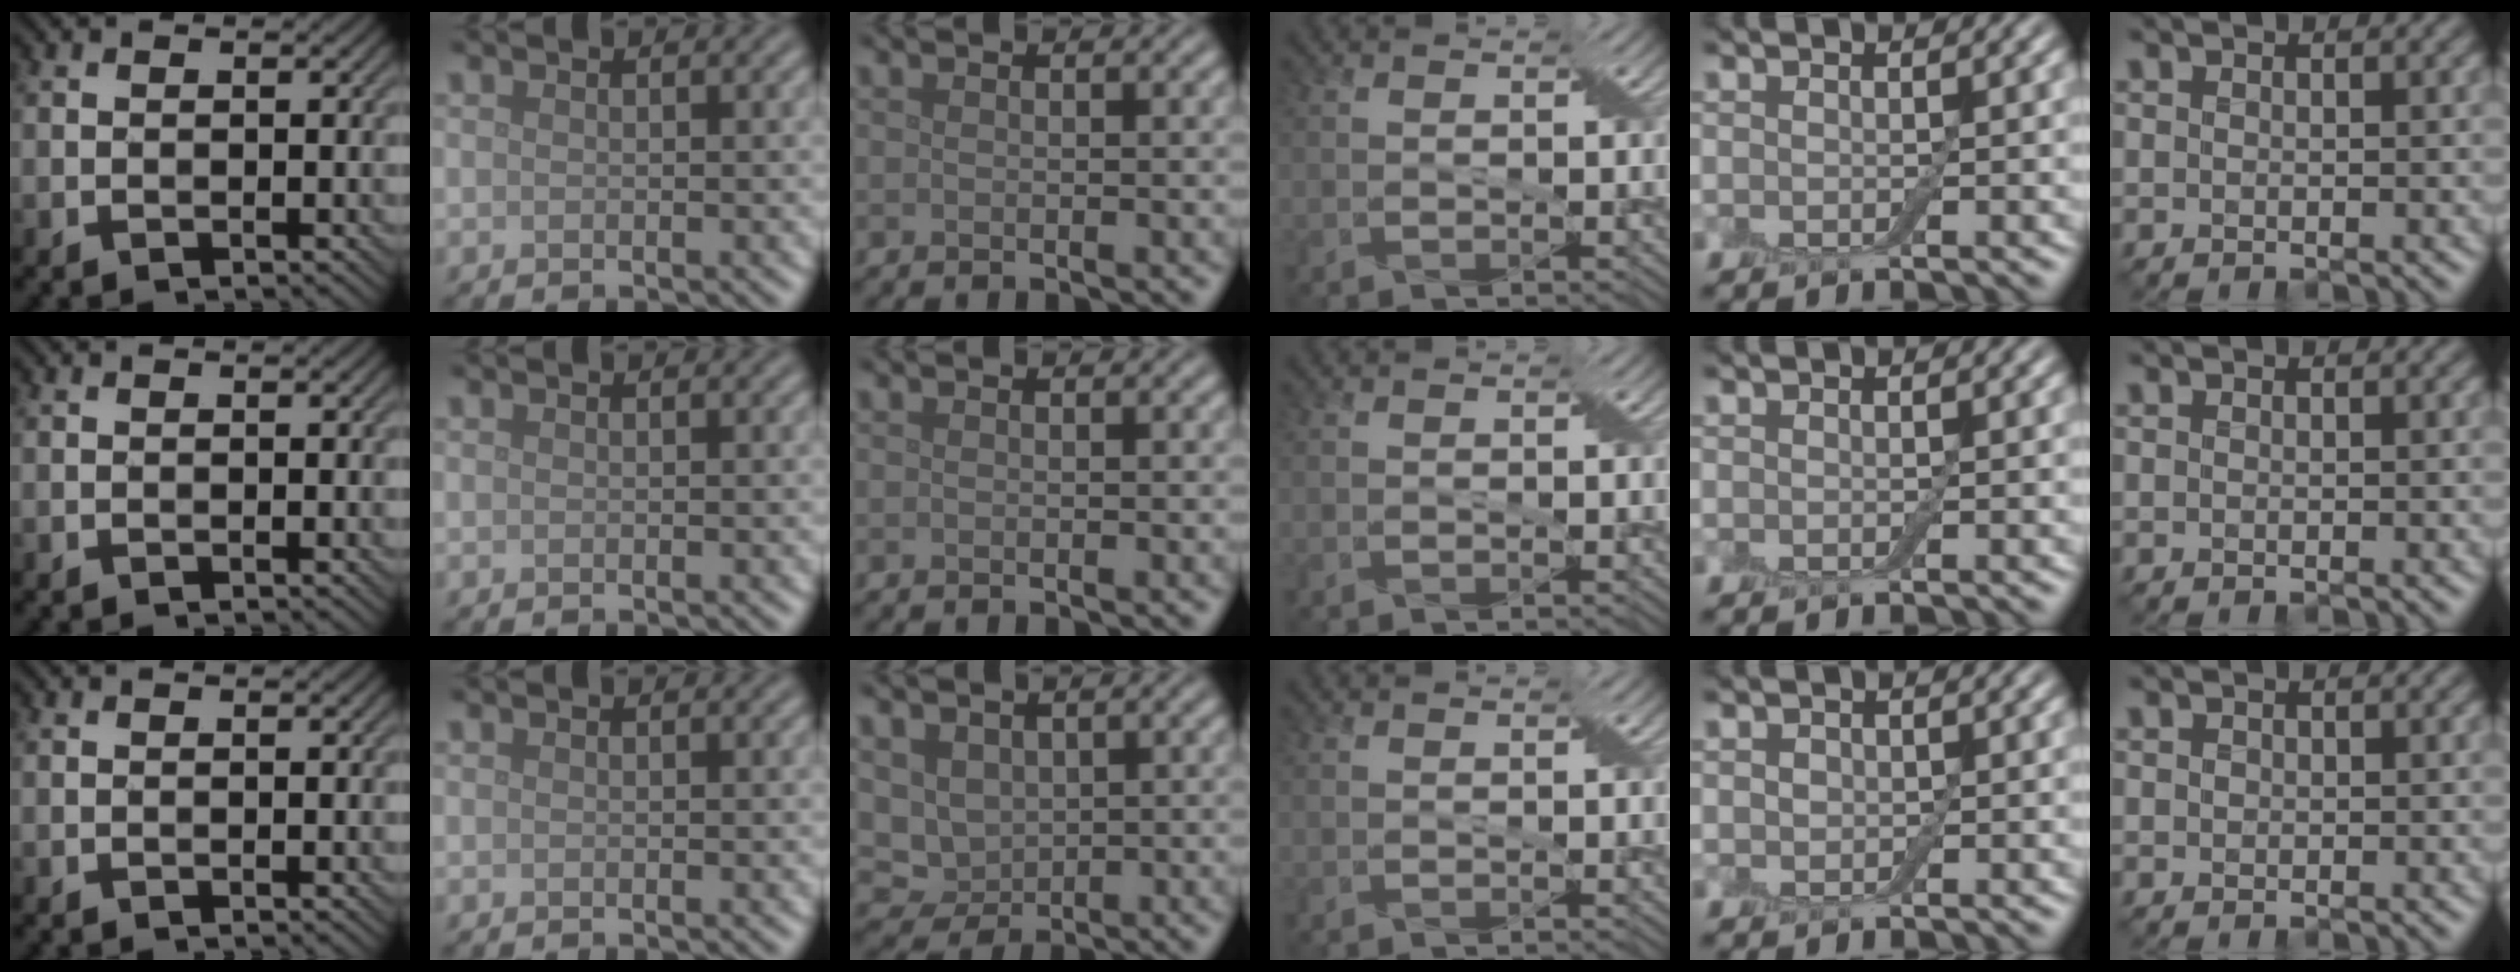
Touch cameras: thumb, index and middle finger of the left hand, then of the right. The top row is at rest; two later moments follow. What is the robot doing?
{"motion": "extract", "object": "drawer"}